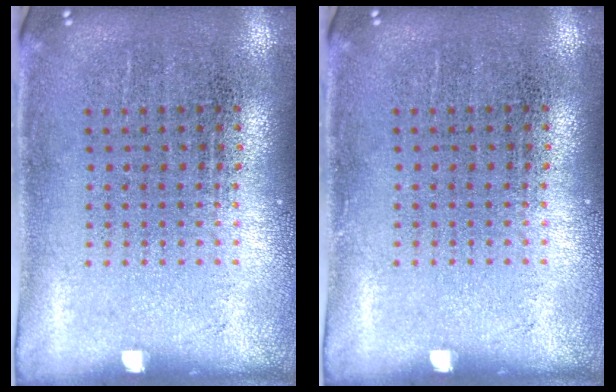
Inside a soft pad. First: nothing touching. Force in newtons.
{"total": 0.0}